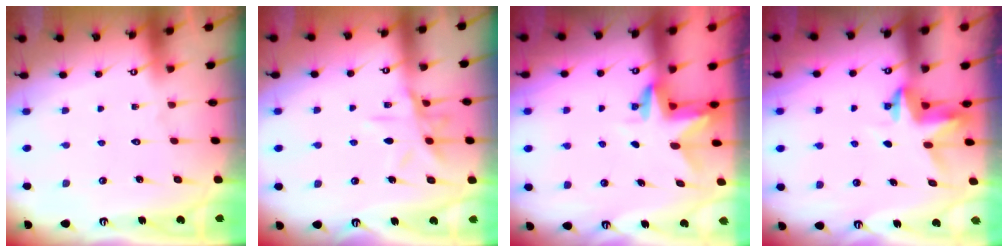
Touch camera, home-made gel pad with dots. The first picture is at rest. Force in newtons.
{"total": 10.8, "press": 10.8, "slide": 0.7}
{"total": 2.9, "press": 2.9, "slide": 0.2}
{"total": 3.9, "press": 3.8, "slide": 0.4}